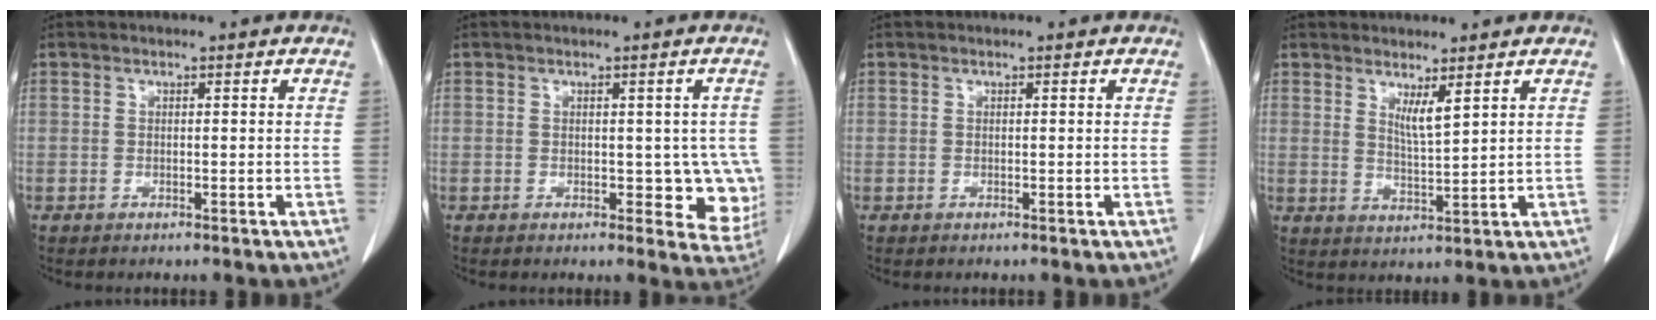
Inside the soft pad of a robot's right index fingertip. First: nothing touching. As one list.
[{"total": 6.7, "force": [-1.1, 3.9, 5.4], "torque": [-0.035, 0.002, -0.013]}, {"total": 0.0}, {"total": 3.3, "force": [2.0, 0.1, 2.6], "torque": [-0.049, -0.016, 0.042]}]